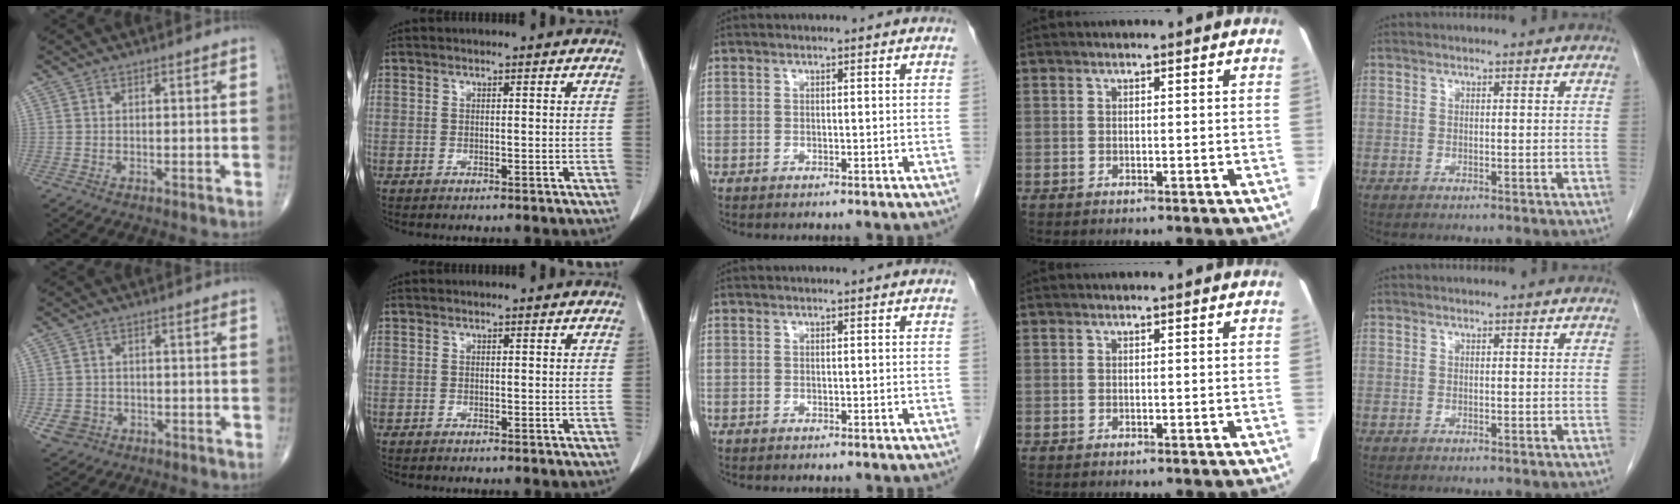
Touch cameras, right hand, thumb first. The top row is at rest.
{"thumb": {"total": 4.4, "force": [-1.6, 3.9, 1.2], "torque": [-0.015, 0.008, -0.021]}}